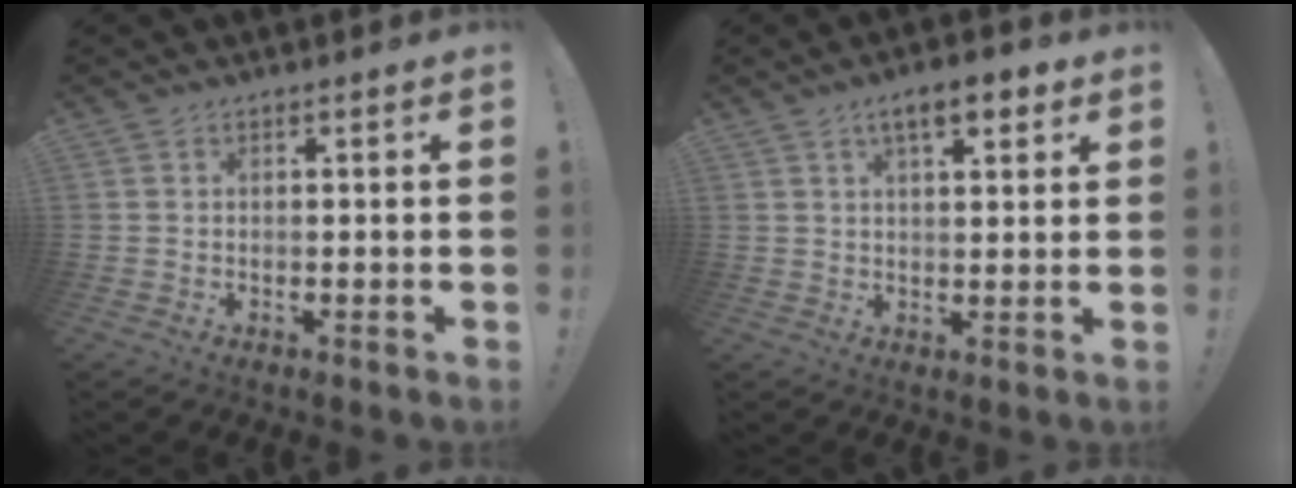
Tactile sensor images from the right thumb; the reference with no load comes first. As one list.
[{"total": 7.4, "force": [4.0, 2.6, 5.7], "torque": [-0.081, -0.012, 0.065]}]